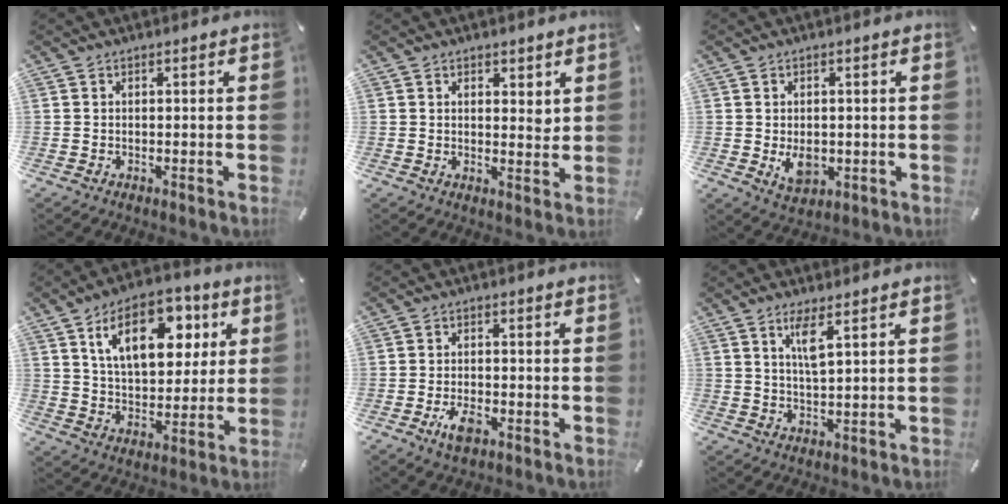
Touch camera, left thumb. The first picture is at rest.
{"total": 3.1, "force": [1.9, 1.9, 1.5], "torque": [-0.007, -0.012, 0.030]}
{"total": 5.1, "force": [-0.6, 3.6, 3.6], "torque": [-0.059, -0.012, -0.015]}
{"total": 17.5, "force": [7.7, 10.0, 12.2], "torque": [-0.189, -0.011, 0.130]}
{"total": 4.6, "force": [-2.2, 2.2, 3.4], "torque": [-0.073, 0.004, -0.042]}
{"total": 5.2, "force": [2.7, 0.9, 4.4], "torque": [-0.087, -0.002, 0.043]}